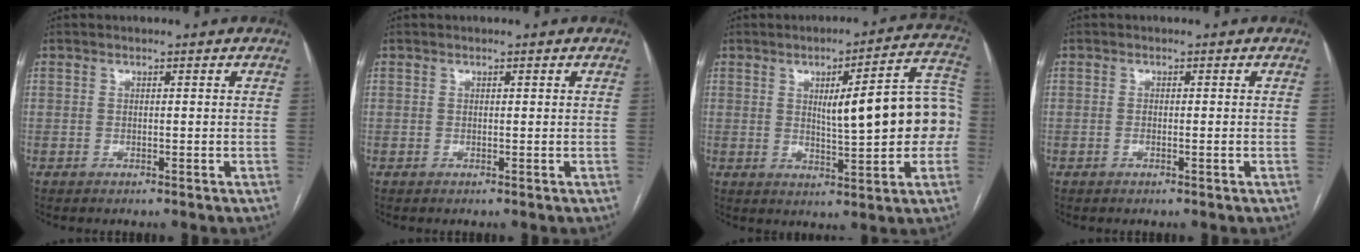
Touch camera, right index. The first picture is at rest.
{"total": 0.0}
{"total": 14.6, "force": [0.4, 2.5, 14.3], "torque": [-0.183, 0.034, 0.009]}
{"total": 1.3, "force": [-0.3, 0.3, 1.2], "torque": [-0.022, 0.000, -0.003]}